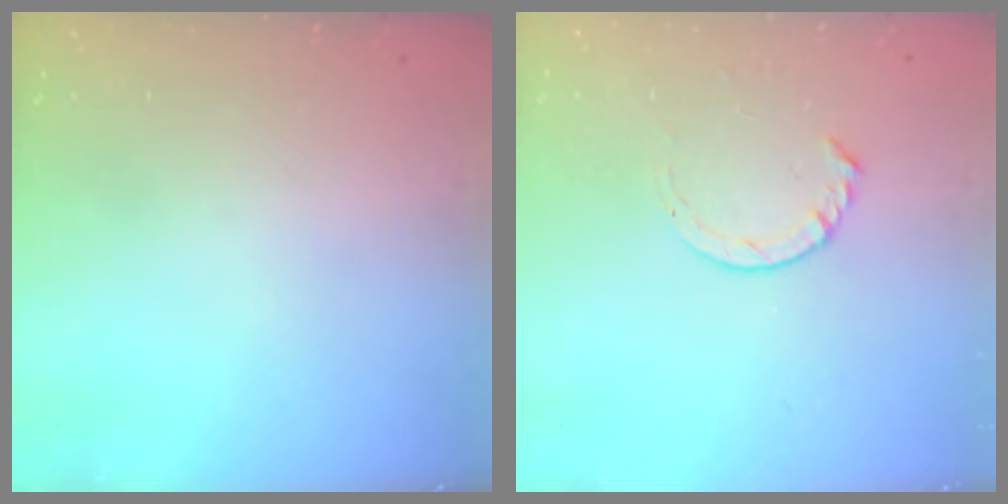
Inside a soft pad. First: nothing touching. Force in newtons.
{"total": 4.7, "press": 4.7, "slide": 0.6}